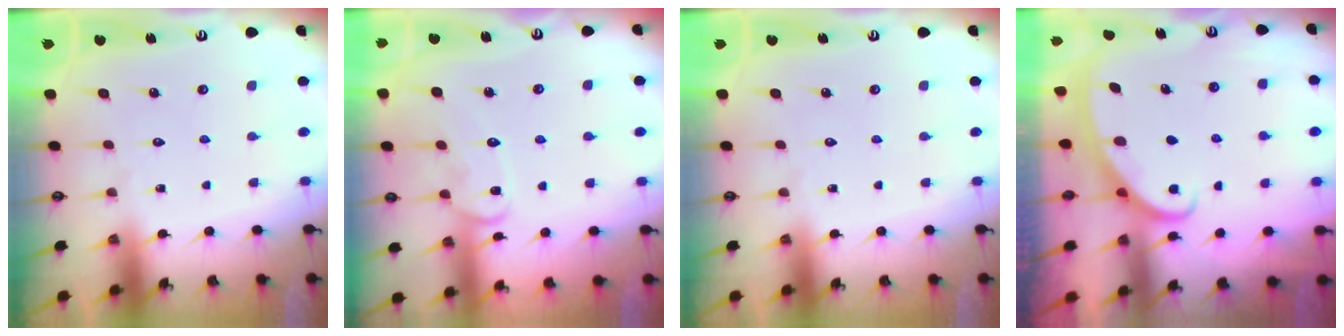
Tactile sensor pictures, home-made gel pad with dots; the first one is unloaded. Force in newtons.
{"total": 11.1, "press": 11.0, "slide": 0.9}
{"total": 0.0}
{"total": 2.4, "press": 2.4, "slide": 0.4}